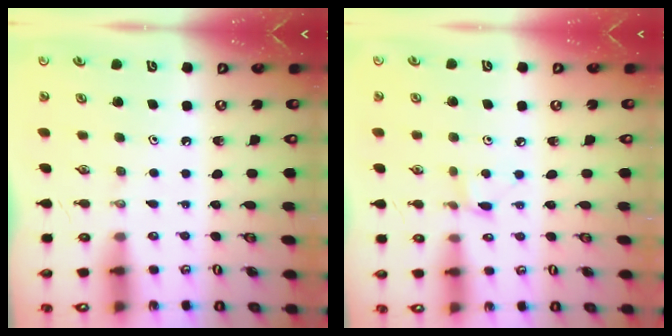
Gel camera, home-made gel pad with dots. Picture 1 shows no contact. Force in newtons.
{"total": 3.5, "press": 3.5, "slide": 0.3}